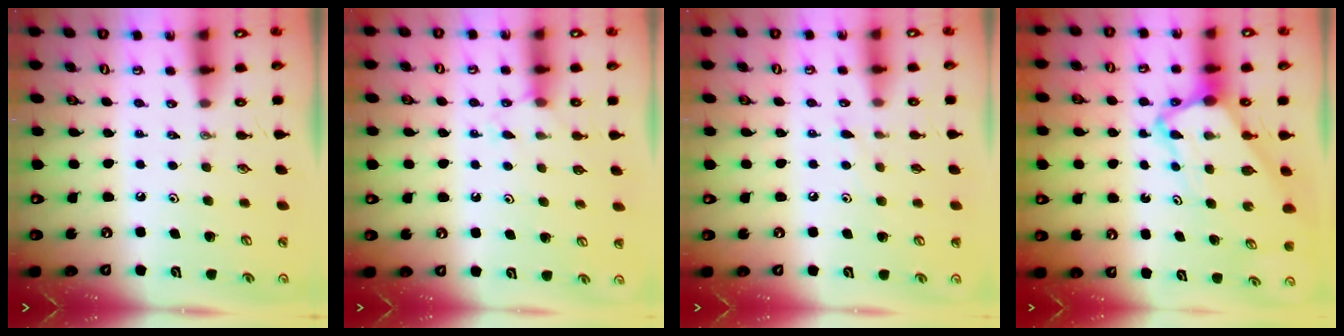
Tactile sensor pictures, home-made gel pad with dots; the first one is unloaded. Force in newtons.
{"total": 6.6, "press": 6.6, "slide": 0.8}
{"total": 5.0, "press": 5.0, "slide": 0.5}
{"total": 6.2, "press": 6.2, "slide": 0.5}